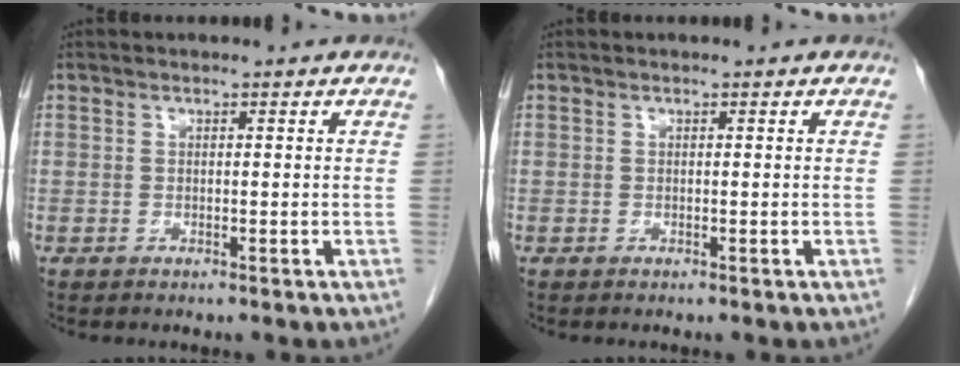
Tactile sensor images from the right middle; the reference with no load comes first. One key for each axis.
{"total": 0.0}